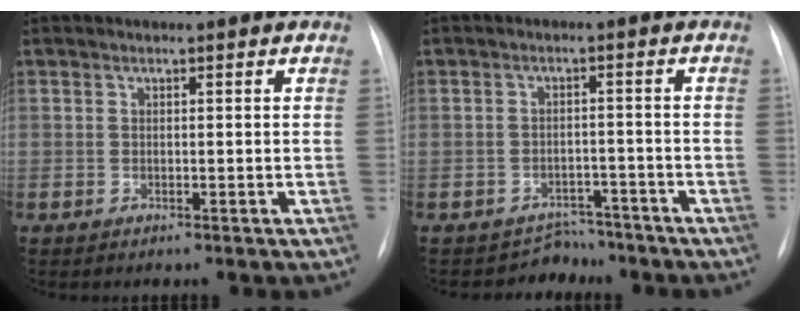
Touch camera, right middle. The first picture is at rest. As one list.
[{"total": 3.7, "force": [-3.2, 1.7, -0.9], "torque": [0.011, 0.021, -0.045]}]